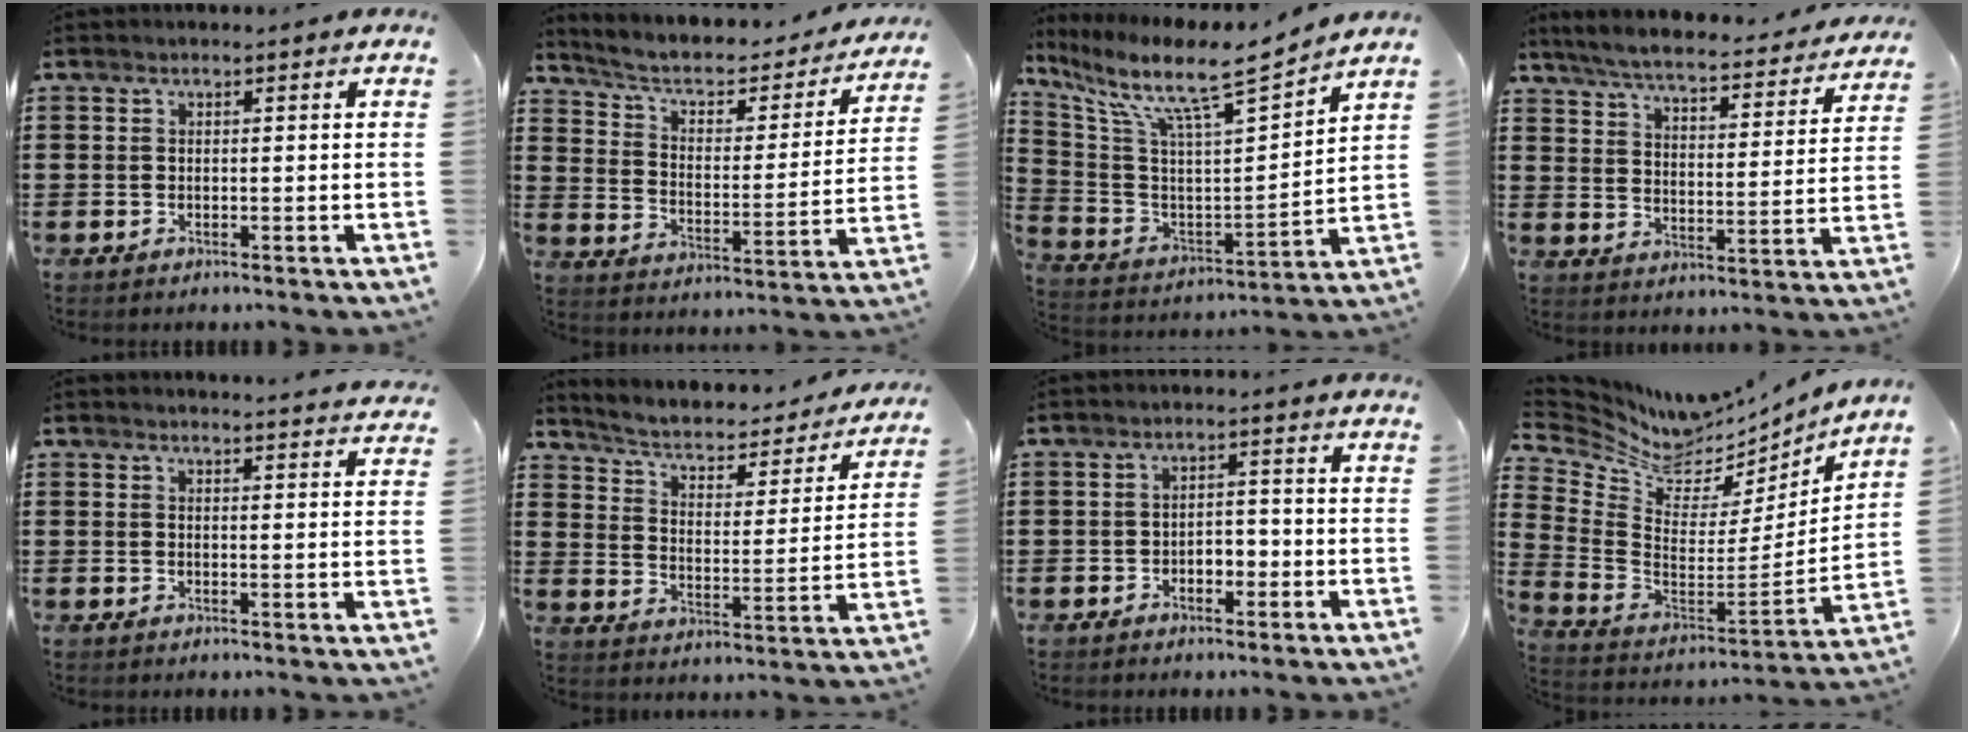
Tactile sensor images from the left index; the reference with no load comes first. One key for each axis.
{"total": 4.4, "fx": 2.8, "fy": 2.3, "fz": 2.6, "tx": -0.065, "ty": -0.015, "tz": 0.037}
{"total": 10.0, "fx": 7.7, "fy": 1.3, "fz": 6.3, "tx": -0.153, "ty": -0.054, "tz": 0.121}
{"total": 5.6, "fx": 5.3, "fy": 0.0, "fz": 1.9, "tx": -0.062, "ty": -0.037, "tz": 0.086}
{"total": 2.8, "fx": 2.8, "fy": -0.4, "fz": 0.3, "tx": -0.005, "ty": -0.015, "tz": 0.050}
{"total": 3.2, "fx": 2.2, "fy": 1.6, "fz": 1.8, "tx": -0.050, "ty": -0.019, "tz": 0.025}
{"total": 2.6, "fx": -1.2, "fy": 1.7, "fz": 1.5, "tx": -0.033, "ty": 0.005, "tz": -0.028}
{"total": 5.9, "fx": 5.1, "fy": 2.9, "fz": 1.0, "tx": -0.060, "ty": -0.049, "tz": 0.086}